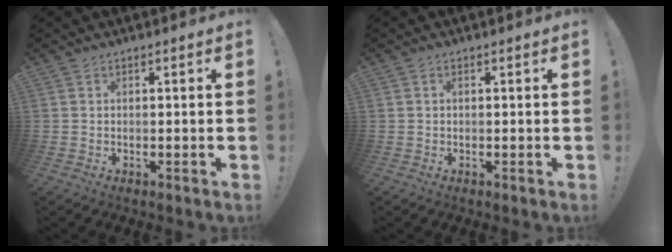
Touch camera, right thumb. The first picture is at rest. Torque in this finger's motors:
{"motor_torque": [-0.07, -0.11, -0.08, 0.05, 0.05]}